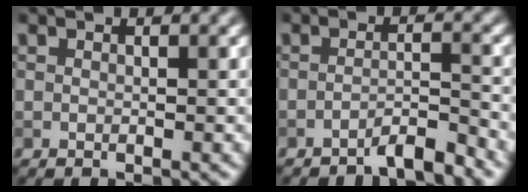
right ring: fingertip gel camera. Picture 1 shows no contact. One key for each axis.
{"total": 2.8, "fx": -2.5, "fy": 0.2, "fz": 1.3, "tx": -0.015, "ty": 0.008, "tz": -0.049}